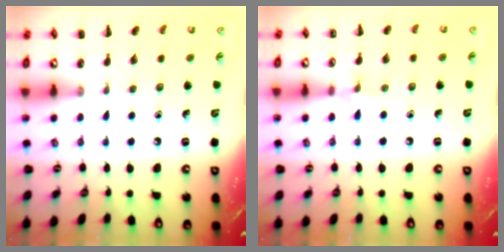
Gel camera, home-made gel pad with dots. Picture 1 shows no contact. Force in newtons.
{"total": 5.3, "press": 5.0, "slide": 1.9}